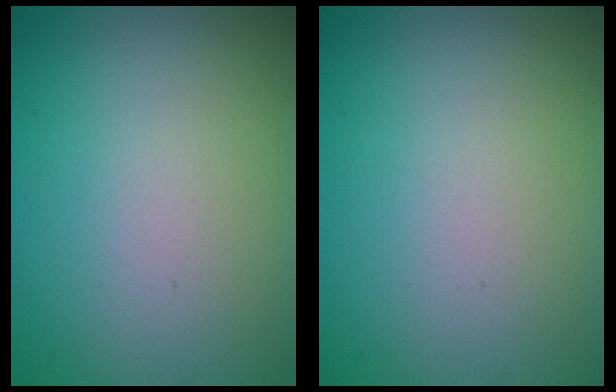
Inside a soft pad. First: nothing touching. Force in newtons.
{"total": 0.0}